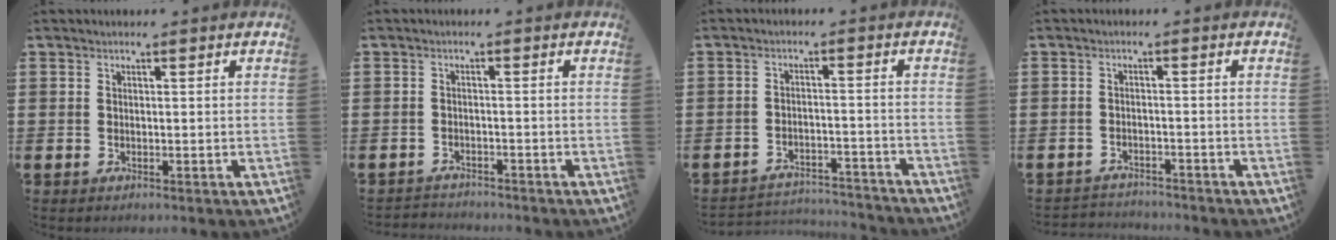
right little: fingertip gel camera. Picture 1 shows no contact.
{"total": 1.5, "force": [-1.5, 0.1, -0.3], "torque": [0.000, 0.004, -0.034]}
{"total": 3.2, "force": [-3.2, 0.3, 0.1], "torque": [-0.006, 0.005, -0.070]}
{"total": 2.1, "force": [-2.1, 0.1, -0.3], "torque": [0.000, 0.001, -0.047]}